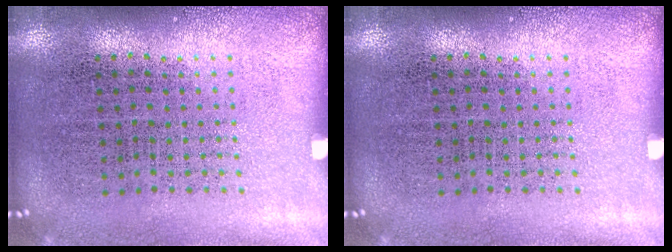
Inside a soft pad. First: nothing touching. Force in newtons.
{"total": 0.0}